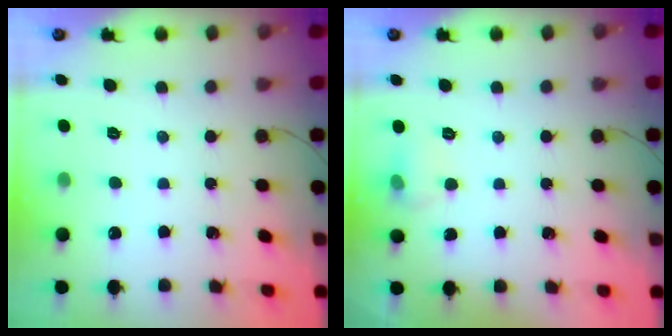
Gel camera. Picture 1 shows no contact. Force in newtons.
{"total": 6.5, "press": 5.9, "slide": 2.7}